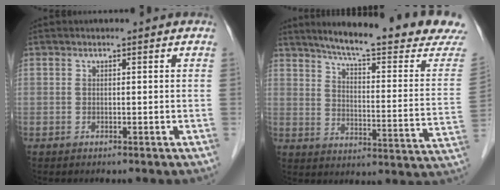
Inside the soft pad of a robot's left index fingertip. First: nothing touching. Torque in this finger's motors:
{"motor_torque": [-0.85, -1.29, 0.33, 0.08]}